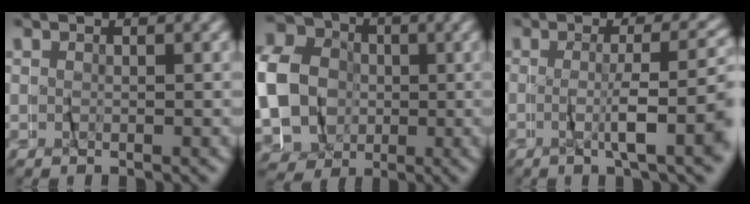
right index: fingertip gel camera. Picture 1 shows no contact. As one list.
[{"total": 19.0, "force": [0.6, 17.1, 8.3], "torque": [-0.197, -0.034, -0.008]}, {"total": 4.8, "force": [-1.8, -0.5, 4.4], "torque": [-0.071, -0.001, -0.027]}]